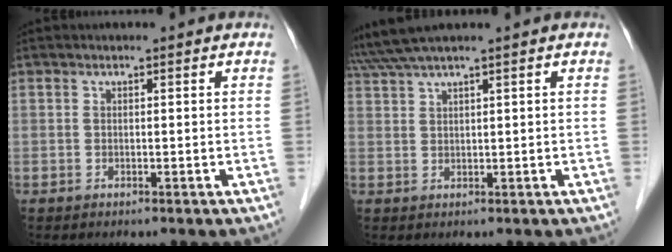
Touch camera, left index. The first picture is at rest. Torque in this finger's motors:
{"motor_torque": [0.91, -0.91, 0.13, 0.17]}